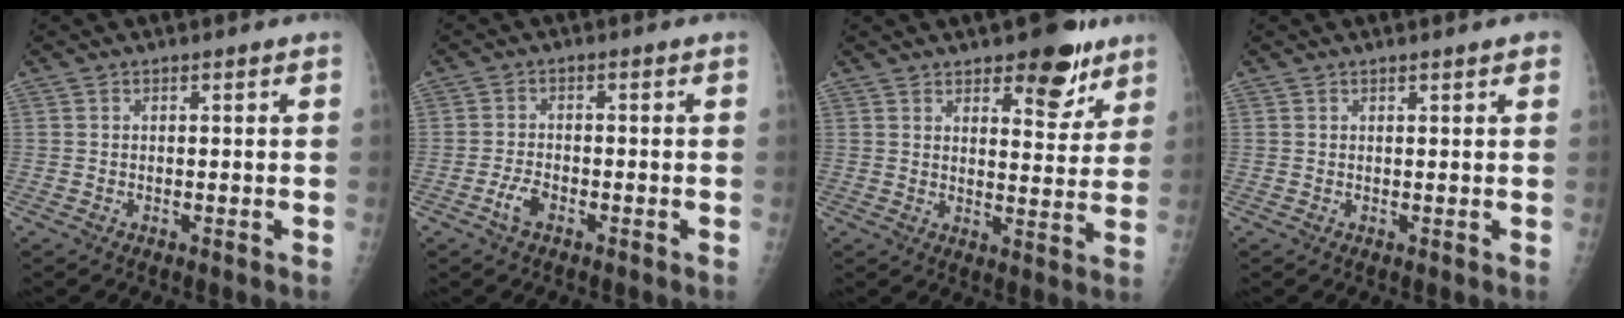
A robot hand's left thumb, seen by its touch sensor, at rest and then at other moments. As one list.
[{"total": 3.1, "force": [-1.7, 1.5, 2.1], "torque": [-0.044, 0.011, -0.034]}, {"total": 10.1, "force": [6.6, 4.4, 6.3], "torque": [-0.048, -0.039, 0.092]}, {"total": 1.6, "force": [1.1, 0.2, 1.1], "torque": [-0.012, 0.001, 0.012]}]